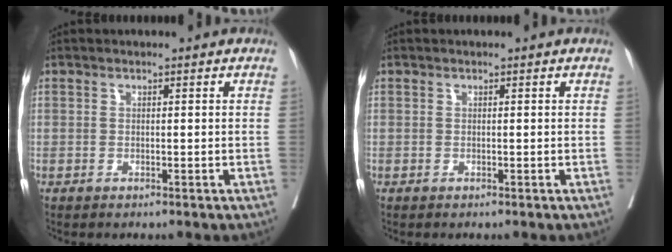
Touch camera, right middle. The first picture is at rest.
{"total": 0.0}